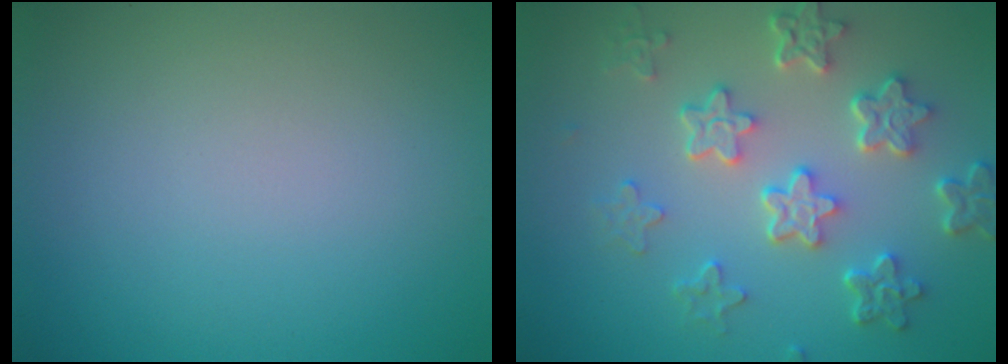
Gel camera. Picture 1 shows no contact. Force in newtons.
{"total": 5.8, "press": 4.3, "slide": 3.8}